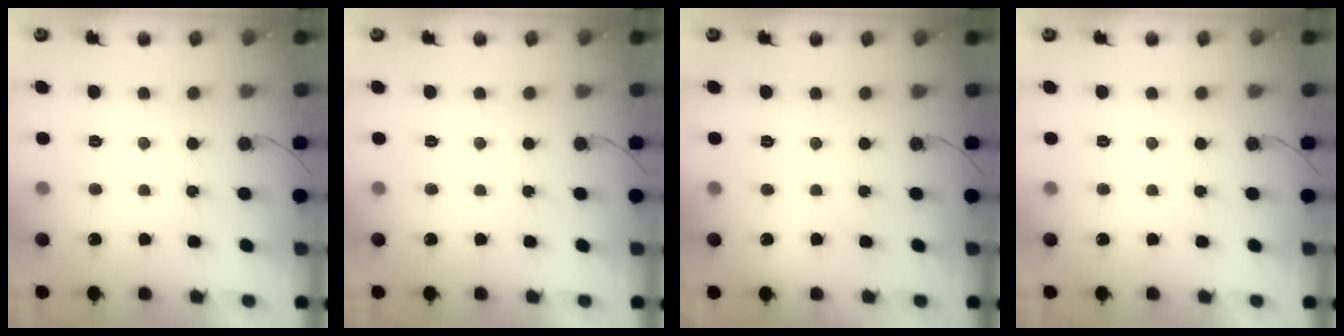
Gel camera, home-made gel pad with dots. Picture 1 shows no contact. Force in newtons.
{"total": 0.0}
{"total": 0.0}
{"total": 0.0}